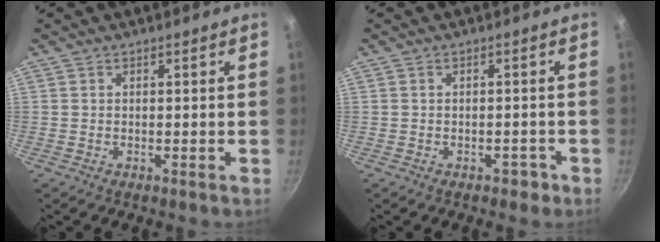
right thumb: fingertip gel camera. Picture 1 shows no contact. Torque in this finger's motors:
{"motor_torque": [-0.25, 0.14, -0.25, 0.09, 0.03]}